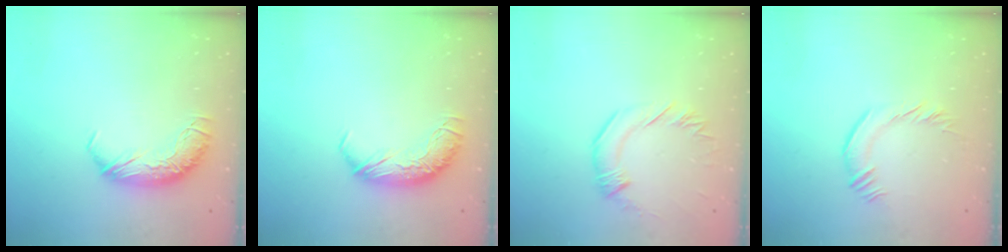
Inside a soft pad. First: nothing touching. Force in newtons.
{"total": 0.0}
{"total": 1.5, "press": 1.4, "slide": 0.5}
{"total": 1.8, "press": 1.6, "slide": 0.7}